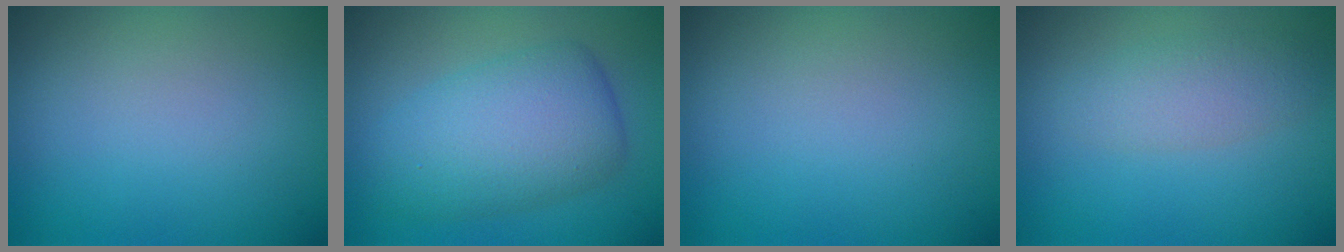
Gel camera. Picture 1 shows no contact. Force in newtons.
{"total": 6.9, "press": 6.9, "slide": 0.2}
{"total": 0.0}
{"total": 2.7, "press": 2.7, "slide": 0.0}